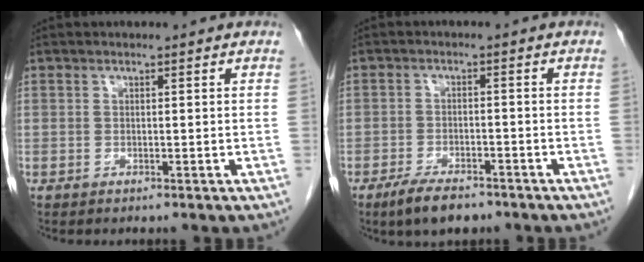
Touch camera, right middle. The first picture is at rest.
{"total": 5.7, "force": [-4.2, 2.1, 3.2], "torque": [-0.061, -0.004, -0.069]}